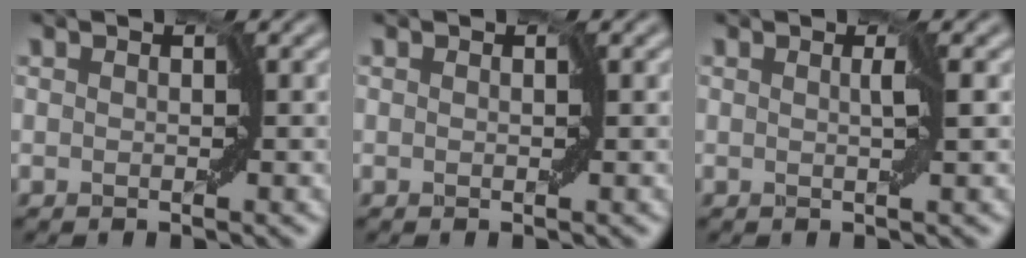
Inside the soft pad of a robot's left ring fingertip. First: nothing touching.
{"total": 0.0}
{"total": 0.8, "force": [0.2, -0.4, 0.7], "torque": [-0.024, -0.002, 0.005]}